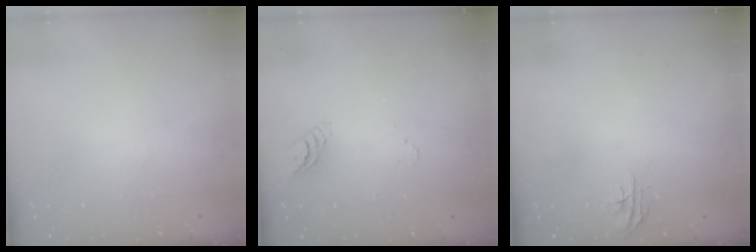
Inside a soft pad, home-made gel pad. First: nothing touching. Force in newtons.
{"total": 3.7, "press": 3.7, "slide": 0.5}
{"total": 4.7, "press": 4.7, "slide": 0.3}